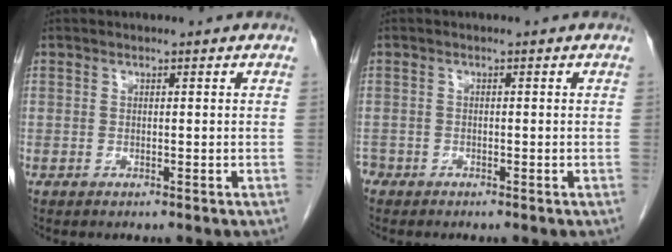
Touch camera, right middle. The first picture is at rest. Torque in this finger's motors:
{"motor_torque": [0.04, -0.03, -0.08, -0.05]}